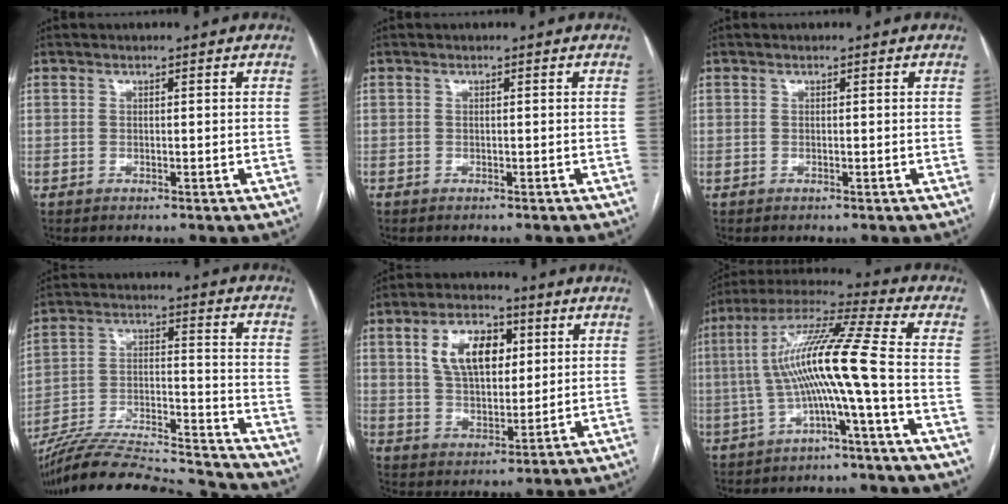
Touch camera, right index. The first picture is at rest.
{"total": 0.6, "force": [-0.6, 0.2, 0.0], "torque": [-0.003, 0.002, -0.012]}
{"total": 0.0}
{"total": 28.0, "force": [-25.9, 2.8, 10.3], "torque": [-0.161, -0.012, -0.387]}
{"total": 10.9, "force": [3.7, 6.0, 8.3], "torque": [-0.157, 0.021, 0.070]}
{"total": 12.6, "force": [-2.0, -1.1, 12.3], "torque": [-0.235, 0.030, -0.043]}